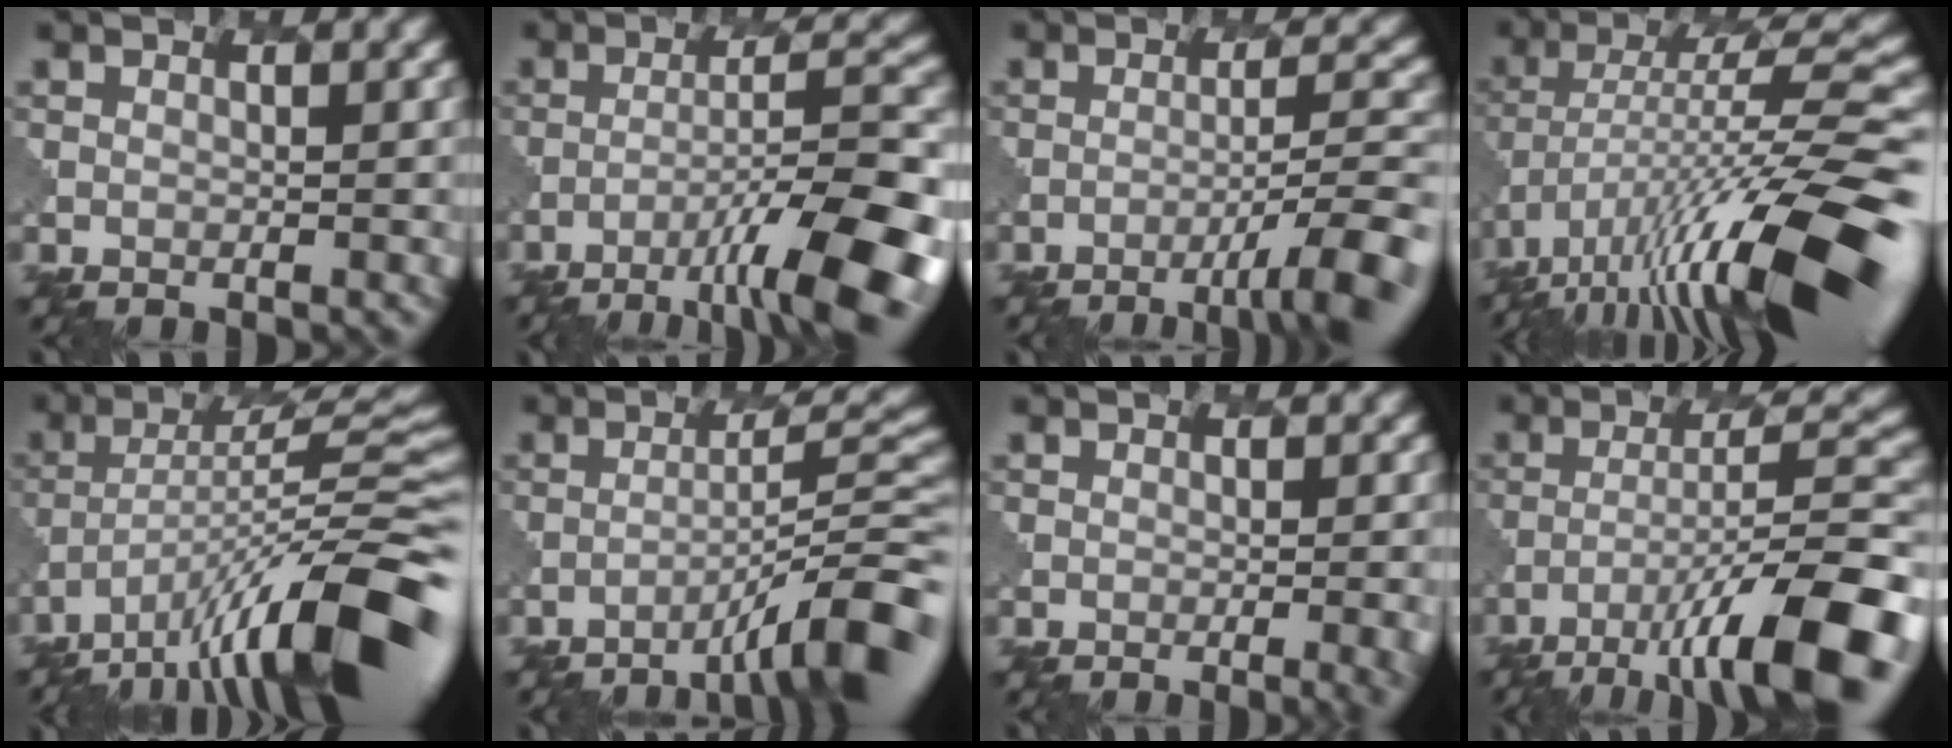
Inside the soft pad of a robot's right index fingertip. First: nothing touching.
{"total": 10.6, "force": [-6.7, 1.8, 8.1], "torque": [-0.127, 0.015, -0.110]}
{"total": 7.5, "force": [-4.8, 1.3, 5.5], "torque": [-0.072, 0.012, -0.069]}
{"total": 14.0, "force": [-6.4, 3.7, 11.8], "torque": [-0.211, 0.016, -0.108]}
{"total": 13.0, "force": [-7.8, 3.3, 9.9], "torque": [-0.166, 0.011, -0.134]}
{"total": 8.0, "force": [-5.1, 0.8, 6.1], "torque": [-0.086, 0.021, -0.086]}
{"total": 3.2, "force": [-1.1, 1.3, 2.7], "torque": [-0.011, 0.009, -0.011]}
{"total": 12.3, "force": [-7.5, 2.8, 9.3], "torque": [-0.153, 0.007, -0.125]}